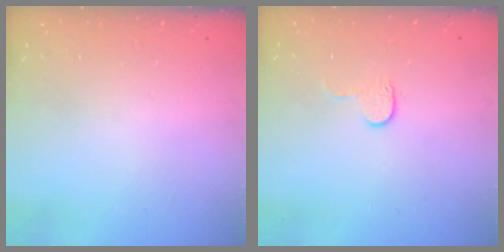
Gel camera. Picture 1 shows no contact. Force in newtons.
{"total": 4.7, "press": 4.7, "slide": 0.5}